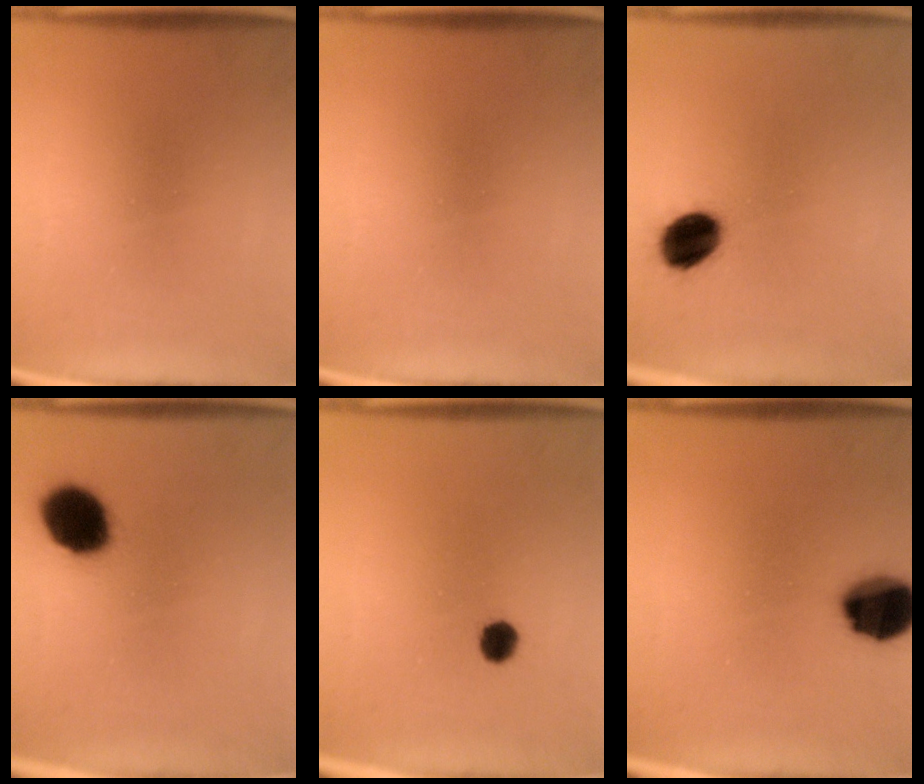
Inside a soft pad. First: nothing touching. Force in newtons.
{"total": 0.0}
{"total": 9.3}
{"total": 11.8}
{"total": 3.0}
{"total": 12.1}